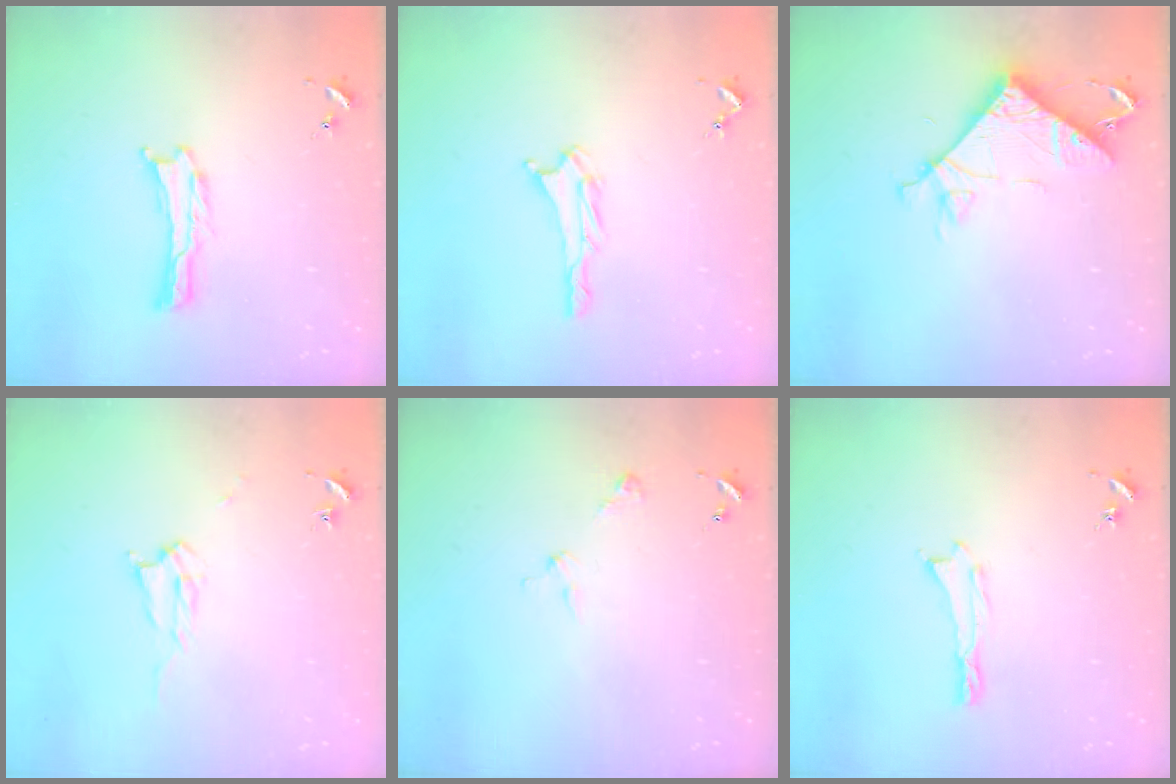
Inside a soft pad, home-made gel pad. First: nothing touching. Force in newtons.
{"total": 2.1, "press": 2.1, "slide": 0.3}
{"total": 7.5, "press": 7.5, "slide": 0.6}
{"total": 2.0, "press": 2.0, "slide": 0.3}
{"total": 3.0, "press": 3.0, "slide": 0.3}
{"total": 0.0}